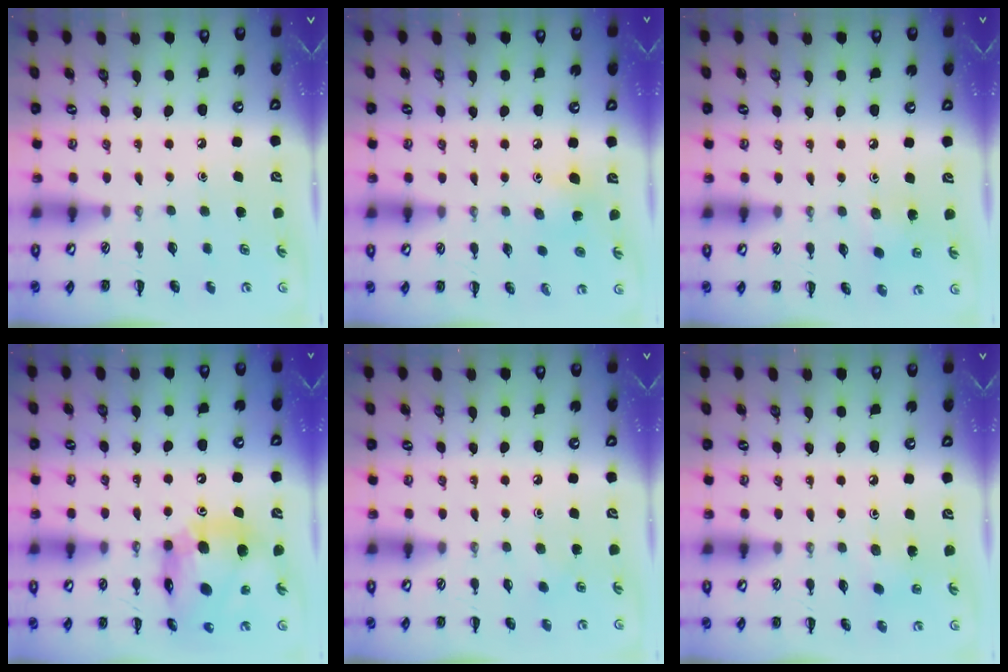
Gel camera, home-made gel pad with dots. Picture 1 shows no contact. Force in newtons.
{"total": 5.3, "press": 4.9, "slide": 2.0}
{"total": 3.7, "press": 3.5, "slide": 1.2}
{"total": 14.8, "press": 14.3, "slide": 4.1}
{"total": 3.7, "press": 3.5, "slide": 1.0}
{"total": 2.2, "press": 2.1, "slide": 0.7}